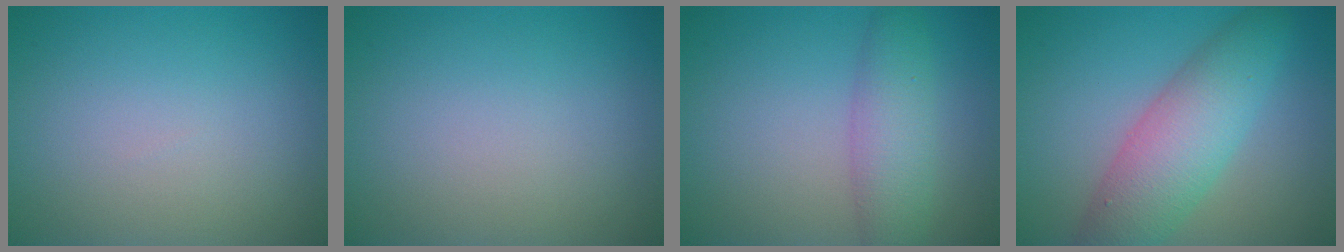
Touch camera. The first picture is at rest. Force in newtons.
{"total": 0.0}
{"total": 4.0, "press": 4.0, "slide": 0.0}
{"total": 6.7, "press": 6.7, "slide": 0.2}